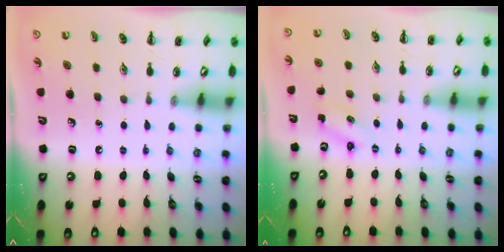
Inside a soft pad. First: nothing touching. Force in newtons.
{"total": 1.6, "press": 1.5, "slide": 0.4}